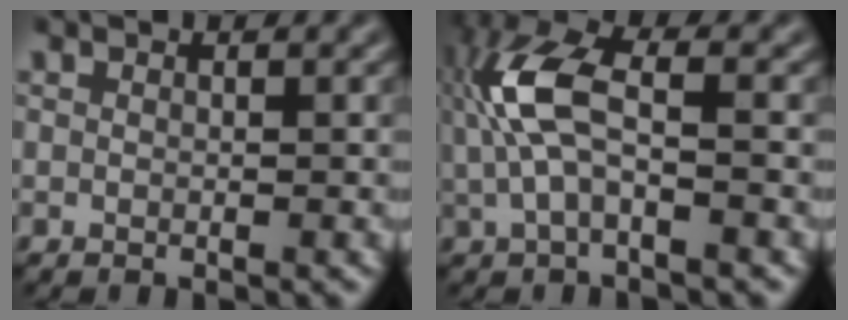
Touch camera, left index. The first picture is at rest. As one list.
[{"total": 6.3, "force": [0.5, 2.8, 5.7], "torque": [-0.136, 0.018, 0.003]}]